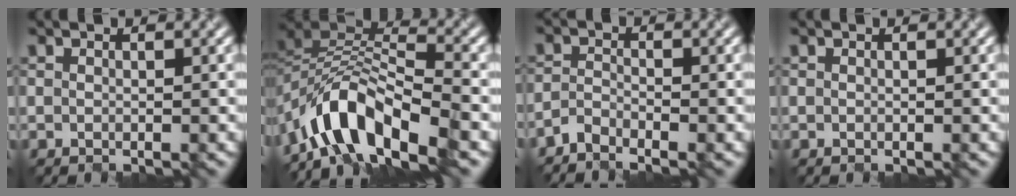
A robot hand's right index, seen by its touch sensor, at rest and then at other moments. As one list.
[{"total": 8.7, "force": [-5.9, 3.7, 5.2], "torque": [-0.080, 0.003, -0.118]}, {"total": 1.8, "force": [-1.8, 0.1, 0.3], "torque": [-0.010, -0.004, -0.042]}, {"total": 0.0}]